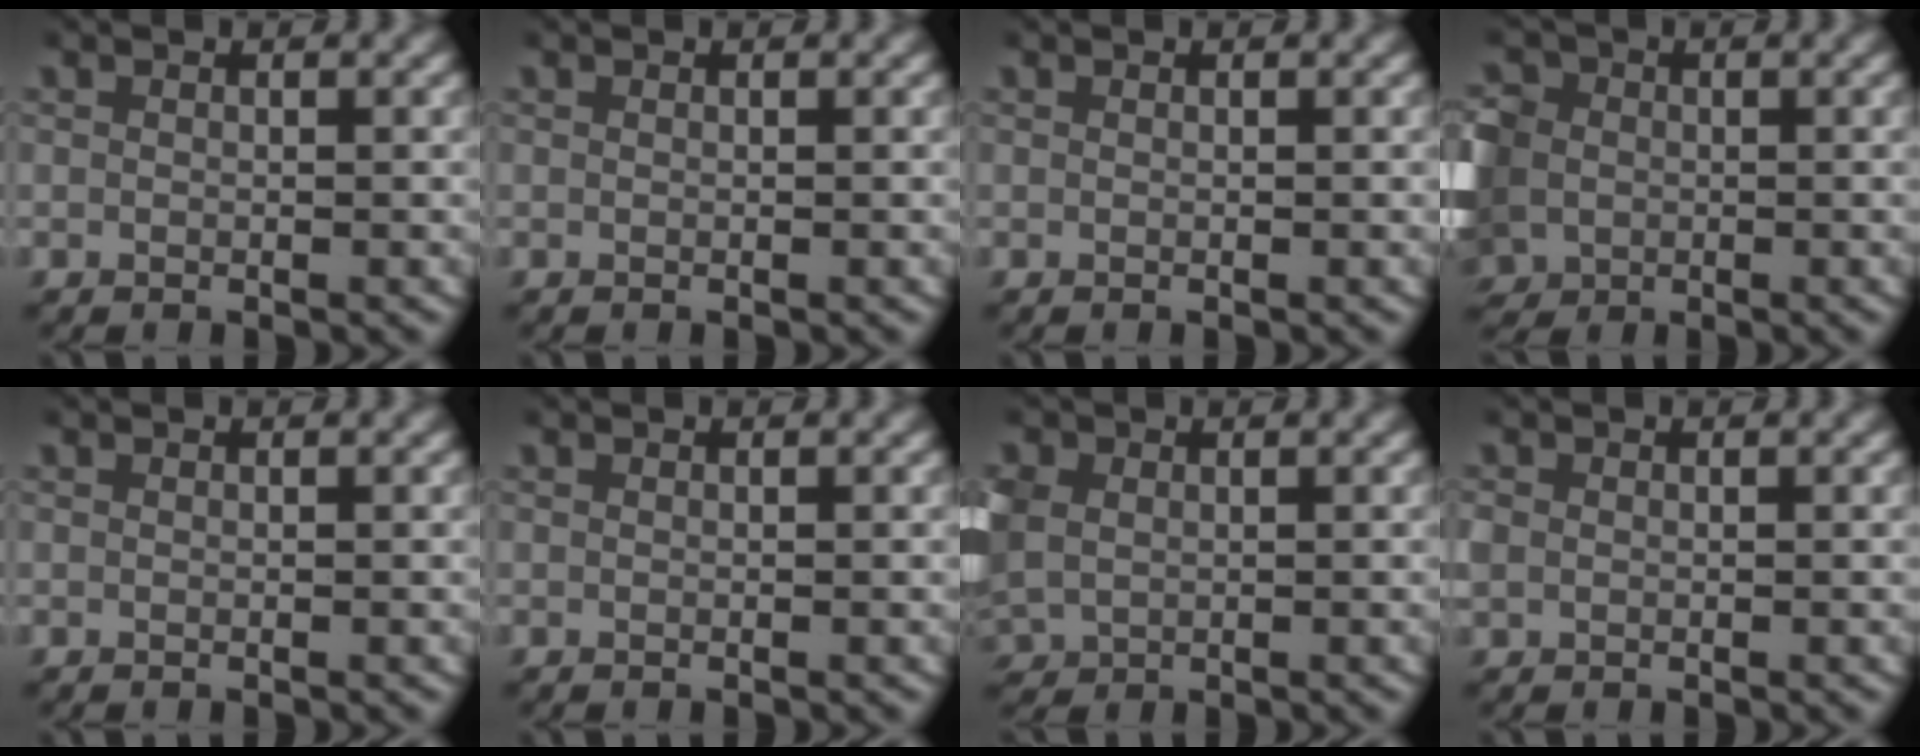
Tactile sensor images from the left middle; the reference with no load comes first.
{"total": 0.0}
{"total": 0.0}
{"total": 8.0, "force": [-2.0, 7.1, 3.2], "torque": [-0.098, -0.036, -0.029]}
{"total": 0.0}
{"total": 0.0}
{"total": 3.7, "force": [0.2, 3.1, 1.9], "torque": [-0.068, -0.014, 0.013]}
{"total": 1.3, "force": [-0.1, 1.1, 0.7], "torque": [-0.027, -0.001, -0.001]}